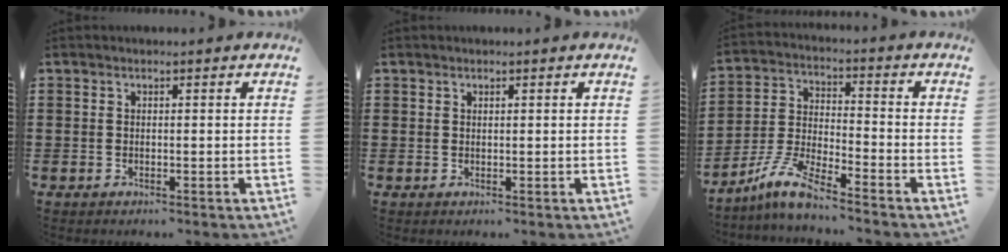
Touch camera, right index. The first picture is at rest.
{"total": 0.6, "force": [0.5, 0.3, 0.2], "torque": [-0.004, 0.001, 0.010]}
{"total": 7.7, "force": [-6.6, 0.3, 3.9], "torque": [-0.104, -0.013, -0.135]}